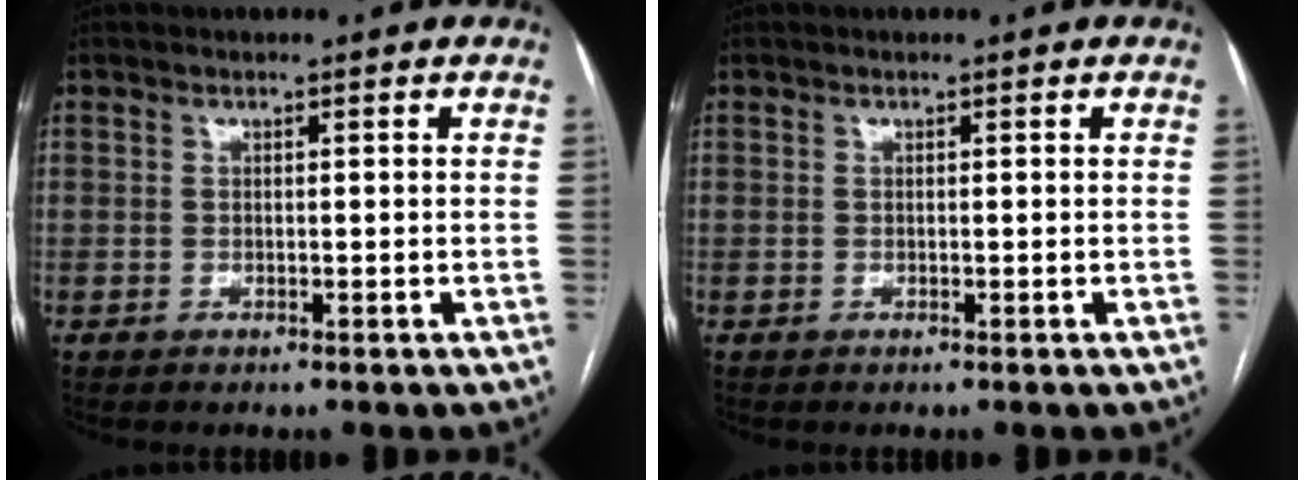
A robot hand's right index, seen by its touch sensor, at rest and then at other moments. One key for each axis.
{"total": 0.0}